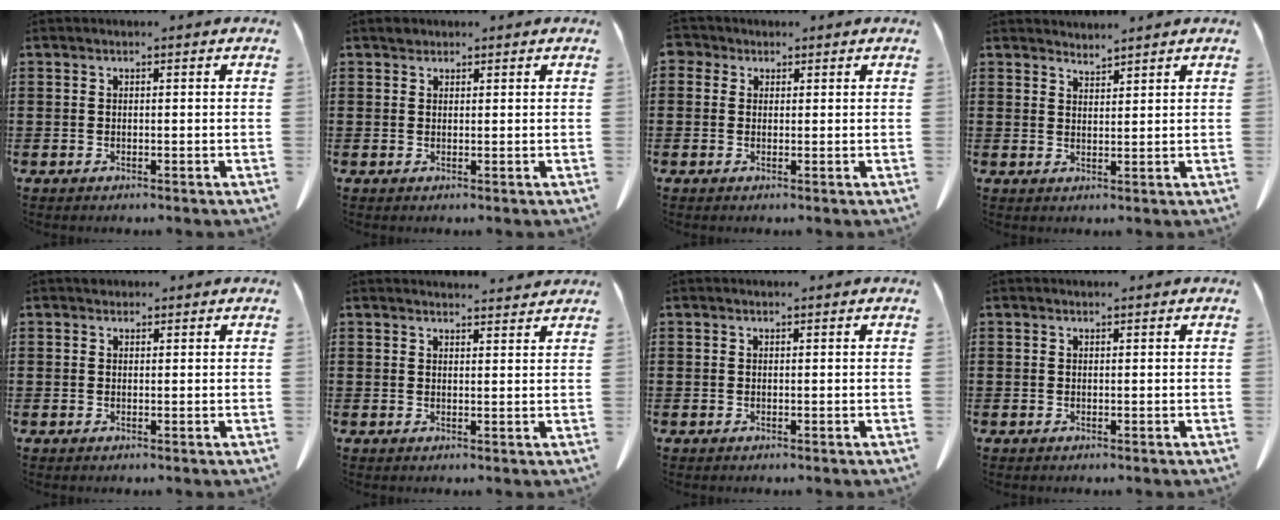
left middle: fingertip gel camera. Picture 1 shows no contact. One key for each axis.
{"total": 1.1, "fx": 0.9, "fy": 0.6, "fz": 0.0, "tx": 0.004, "ty": 0.000, "tz": 0.016}
{"total": 1.6, "fx": 0.8, "fy": 1.3, "fz": 0.3, "tx": -0.013, "ty": 0.007, "tz": 0.013}
{"total": 2.2, "fx": 2.2, "fy": -0.1, "fz": -0.3, "tx": -0.001, "ty": -0.006, "tz": 0.043}
{"total": 0.7, "fx": 0.5, "fy": 0.5, "fz": 0.0, "tx": -0.001, "ty": 0.002, "tz": 0.010}
{"total": 2.5, "fx": 2.5, "fy": 0.2, "fz": 0.3, "tx": -0.005, "ty": -0.007, "tz": 0.046}
{"total": 0.0}
{"total": 0.0}